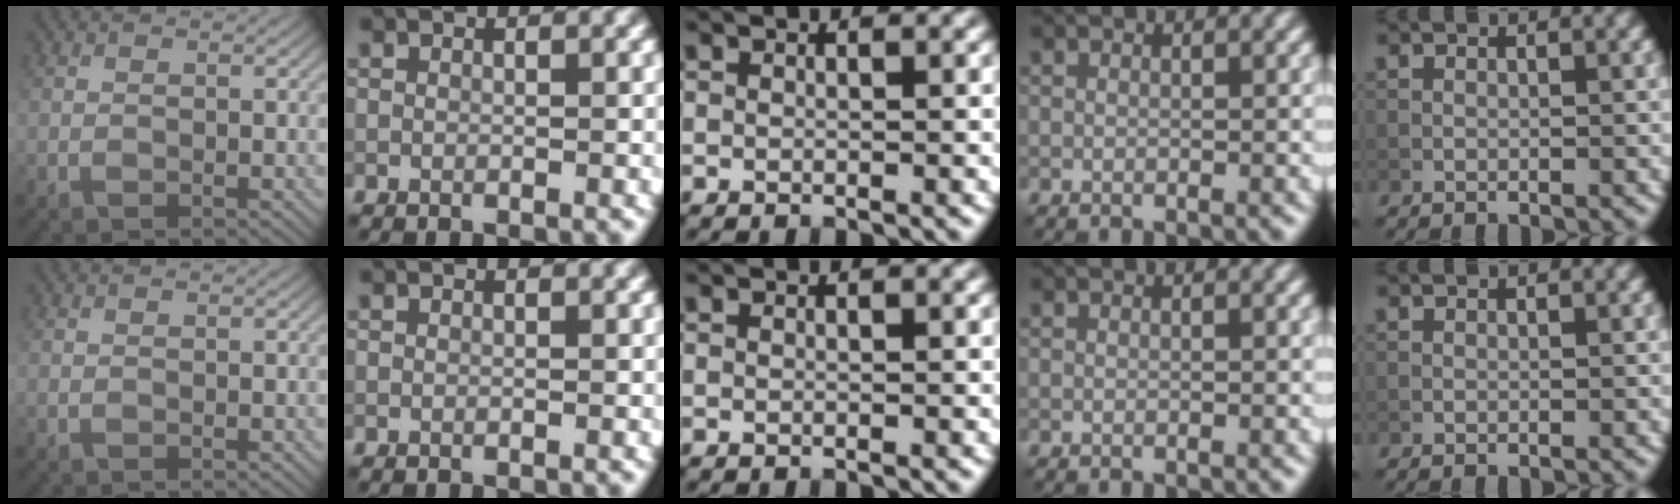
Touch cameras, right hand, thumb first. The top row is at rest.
{}